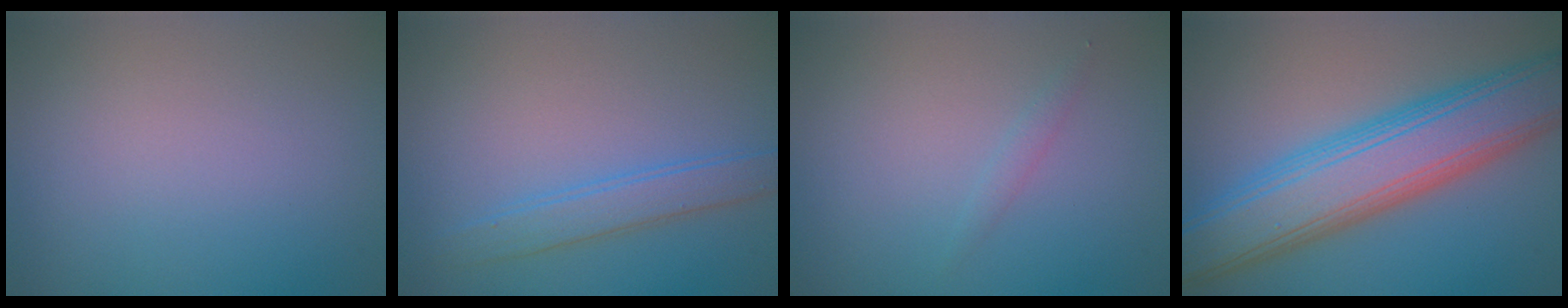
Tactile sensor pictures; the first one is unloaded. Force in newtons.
{"total": 2.5, "press": 2.5, "slide": 0.1}
{"total": 0.8, "press": 0.8, "slide": 0.0}
{"total": 9.4, "press": 9.4, "slide": 0.1}